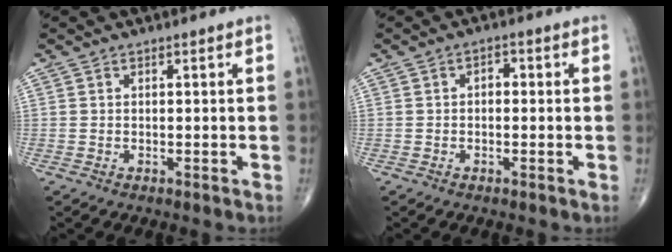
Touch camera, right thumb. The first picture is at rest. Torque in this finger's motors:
{"motor_torque": [-0.19, -0.04, 0.07, 0.13, 0.04]}